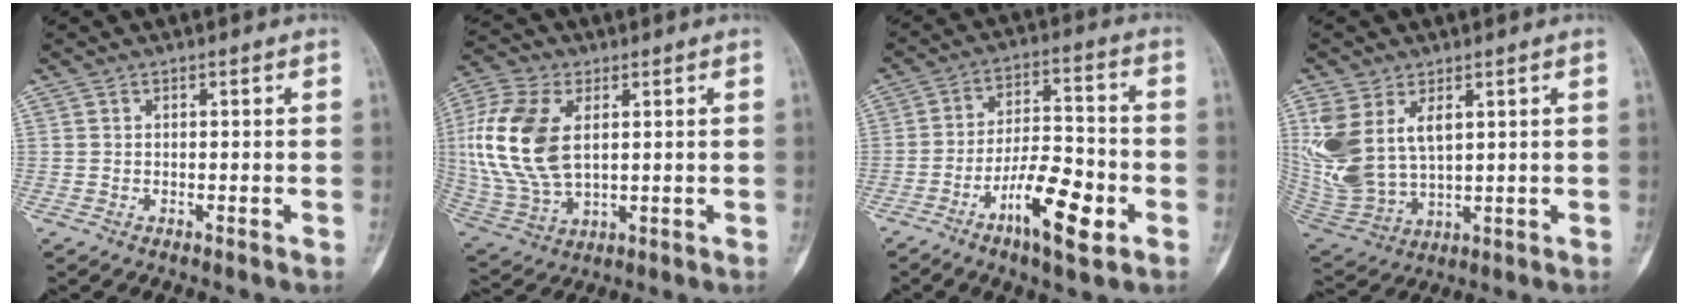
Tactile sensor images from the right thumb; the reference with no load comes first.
{"total": 17.1, "force": [2.7, 10.1, 13.5], "torque": [-0.294, -0.004, 0.057]}
{"total": 13.2, "force": [-5.8, 4.3, 11.0], "torque": [-0.182, 0.029, -0.096]}
{"total": 13.7, "force": [4.4, 8.3, 10.1], "torque": [-0.207, -0.013, 0.108]}